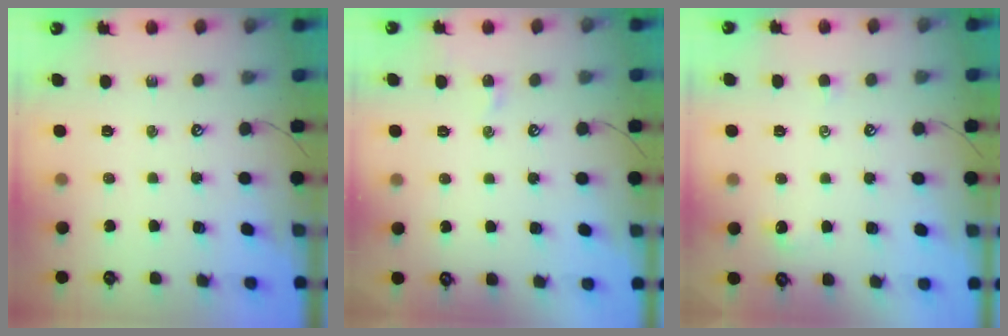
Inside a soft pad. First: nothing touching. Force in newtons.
{"total": 0.0}
{"total": 1.0, "press": 1.0, "slide": 0.3}